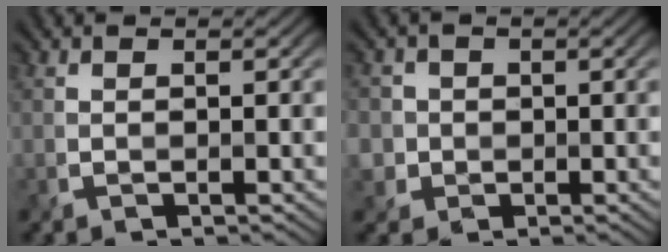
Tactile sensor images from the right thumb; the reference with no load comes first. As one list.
[{"total": 3.6, "force": [0.2, 3.5, 0.5], "torque": [-0.017, 0.000, -0.001]}]